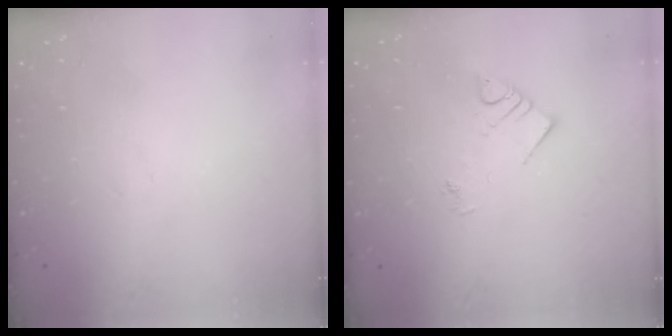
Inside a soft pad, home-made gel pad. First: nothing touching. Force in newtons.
{"total": 3.8, "press": 3.7, "slide": 0.6}